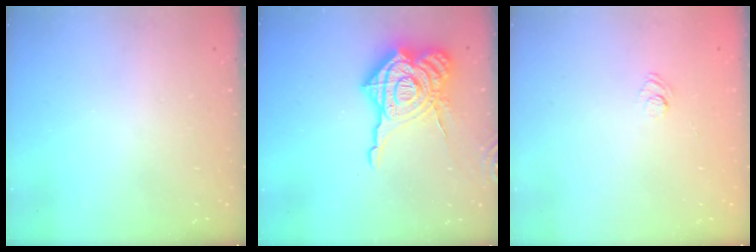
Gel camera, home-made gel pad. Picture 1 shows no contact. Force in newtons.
{"total": 23.6, "press": 23.5, "slide": 2.7}
{"total": 3.2, "press": 3.0, "slide": 1.2}